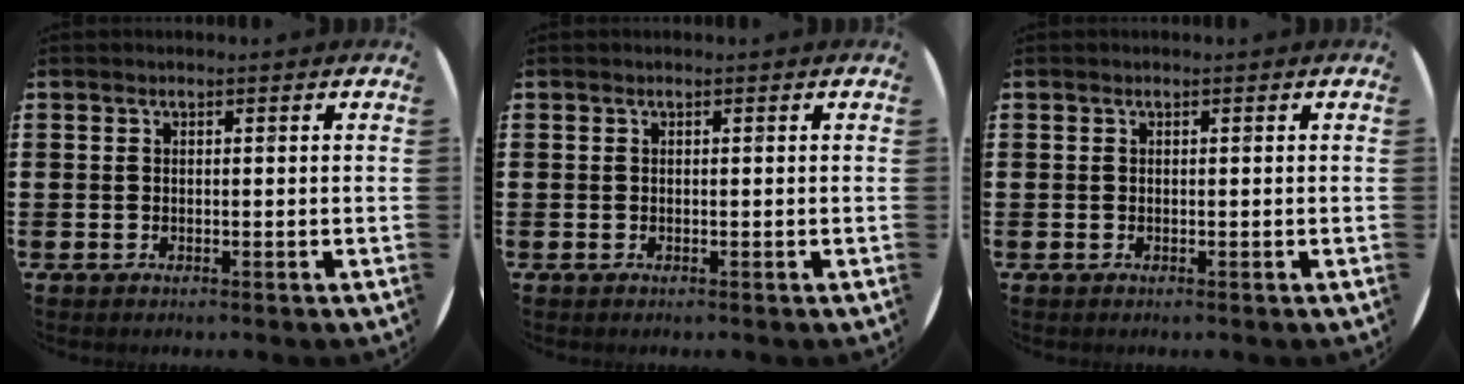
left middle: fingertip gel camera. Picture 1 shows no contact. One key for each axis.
{"total": 0.0}
{"total": 0.0}